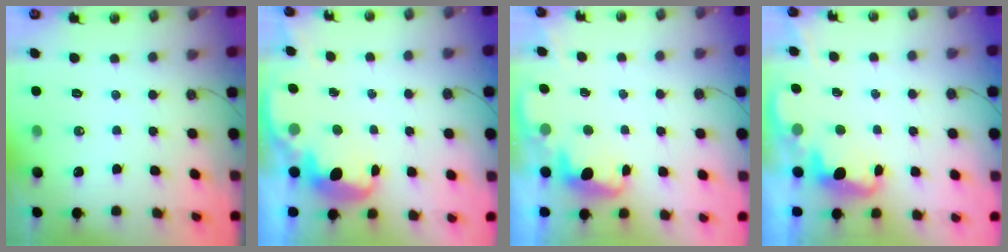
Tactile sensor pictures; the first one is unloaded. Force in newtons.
{"total": 3.1, "press": 3.1, "slide": 0.5}
{"total": 2.5, "press": 2.4, "slide": 0.7}
{"total": 2.2, "press": 2.1, "slide": 0.5}